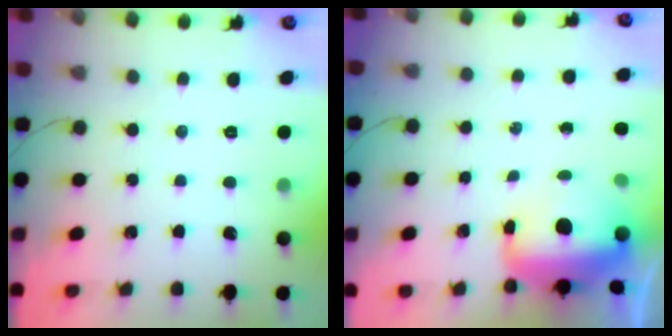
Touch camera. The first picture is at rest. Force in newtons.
{"total": 11.7, "press": 11.4, "slide": 2.7}